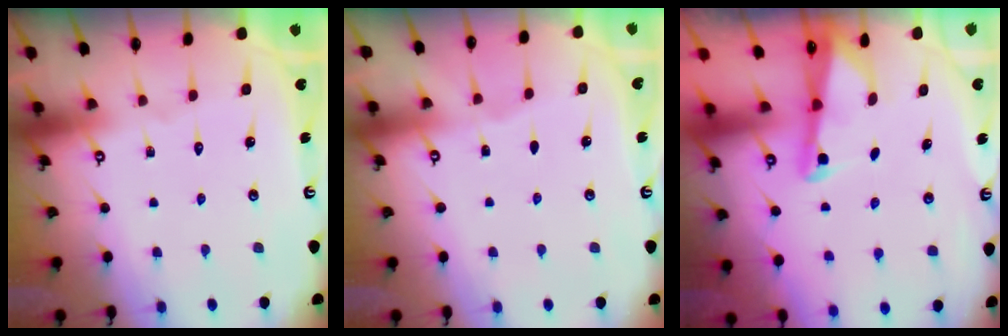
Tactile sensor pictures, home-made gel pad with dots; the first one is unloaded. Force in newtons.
{"total": 1.5, "press": 1.4, "slide": 0.2}
{"total": 2.2, "press": 2.2, "slide": 0.3}